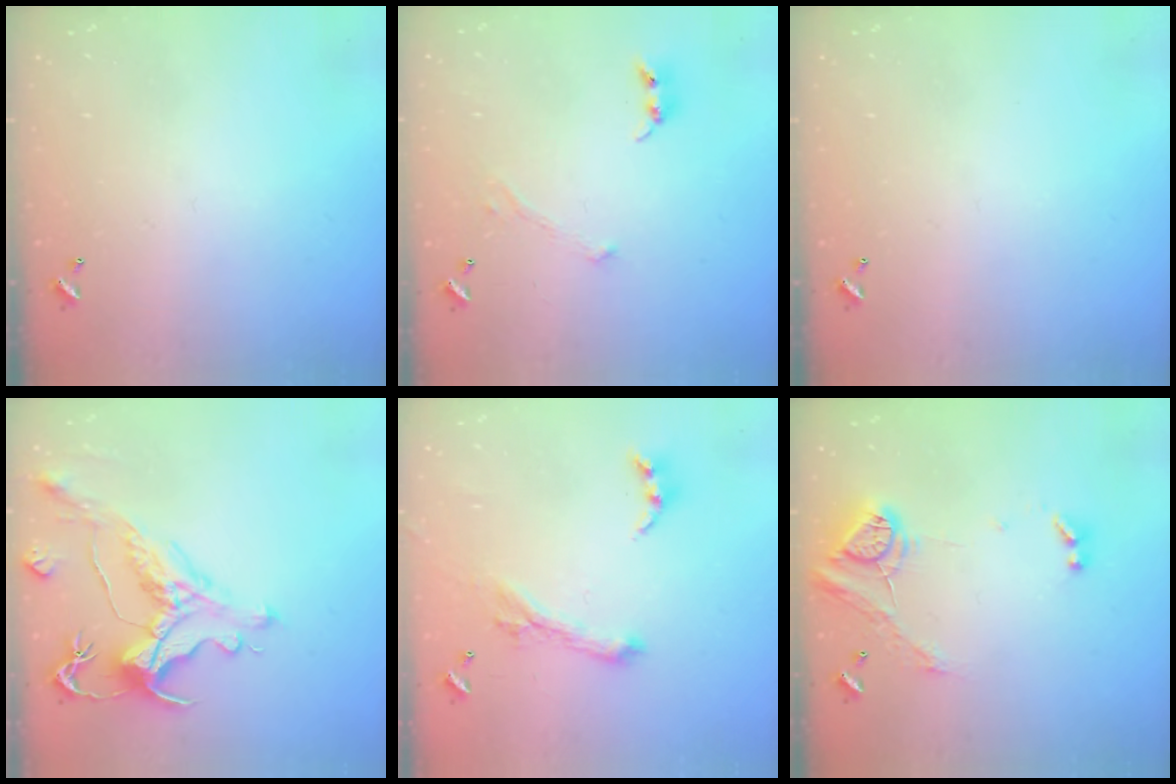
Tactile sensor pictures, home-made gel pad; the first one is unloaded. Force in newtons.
{"total": 0.9, "press": 0.4, "slide": 0.8}
{"total": 0.0}
{"total": 2.4, "press": 2.0, "slide": 1.3}
{"total": 1.6, "press": 1.1, "slide": 1.2}
{"total": 16.8, "press": 16.8, "slide": 0.8}